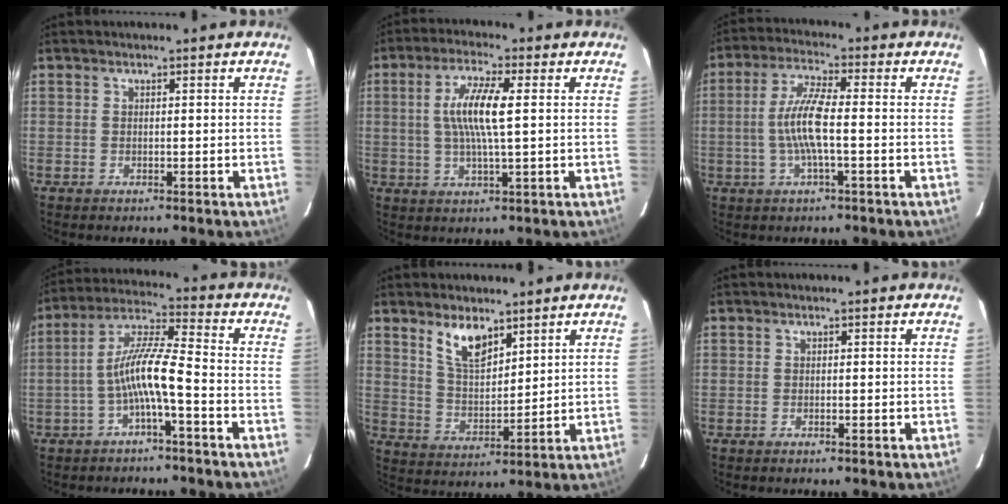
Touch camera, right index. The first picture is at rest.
{"total": 8.5, "force": [1.1, 1.1, 8.3], "torque": [-0.161, 0.003, 0.019]}
{"total": 8.0, "force": [-1.3, 1.0, 7.8], "torque": [-0.160, 0.002, -0.026]}
{"total": 8.3, "force": [-3.2, 0.5, 7.7], "torque": [-0.172, 0.017, -0.060]}
{"total": 7.8, "force": [5.2, 3.2, 4.8], "torque": [-0.085, 0.003, 0.107]}
{"total": 0.0}